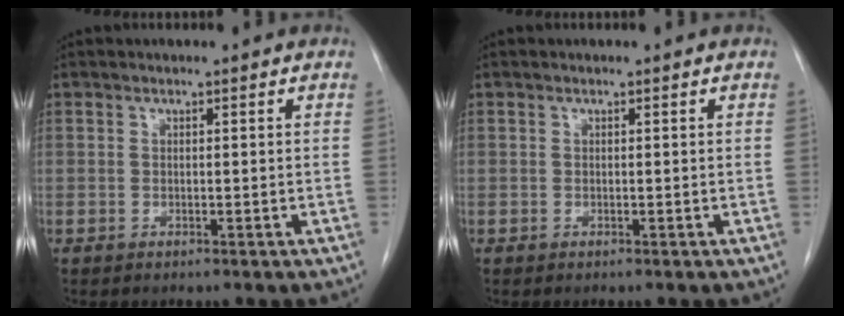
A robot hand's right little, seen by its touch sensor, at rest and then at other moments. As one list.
[{"total": 0.0}]